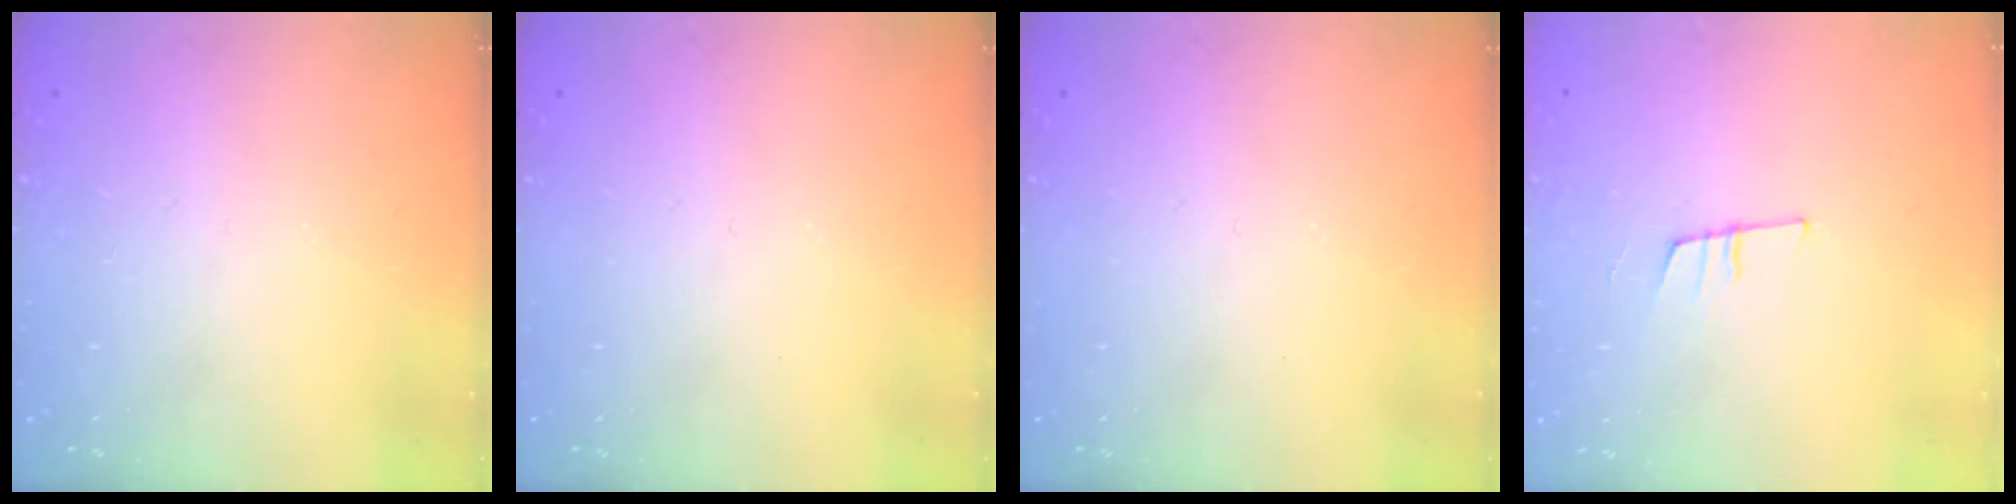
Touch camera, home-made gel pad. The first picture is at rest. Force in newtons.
{"total": 0.0}
{"total": 0.0}
{"total": 7.6, "press": 7.0, "slide": 3.0}